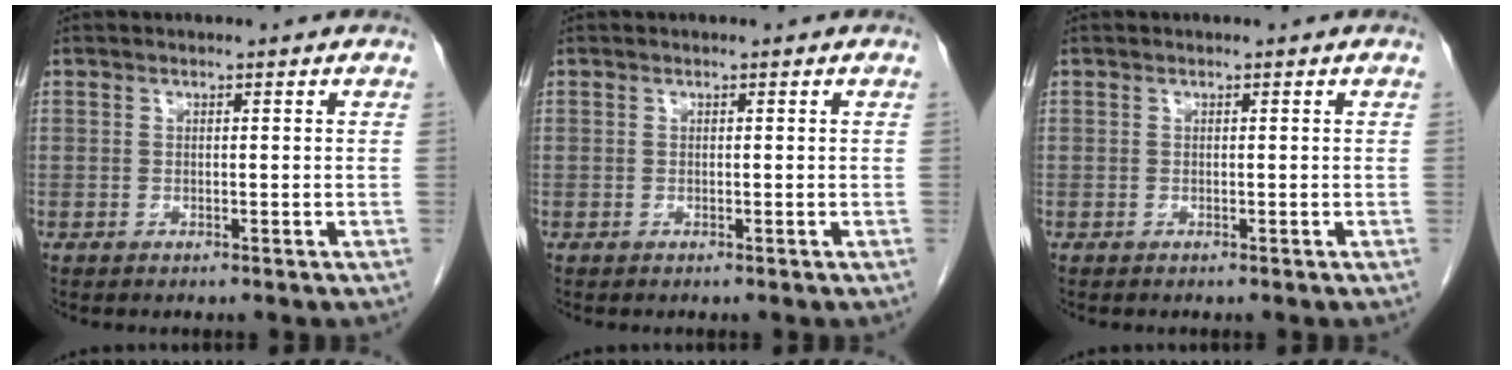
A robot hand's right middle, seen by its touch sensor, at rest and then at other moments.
{"total": 0.0}
{"total": 0.0}